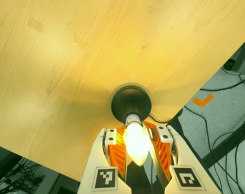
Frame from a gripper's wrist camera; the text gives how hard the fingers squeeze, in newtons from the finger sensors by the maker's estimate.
{"total": 15.0, "left": 17.9, "right": 12.1}